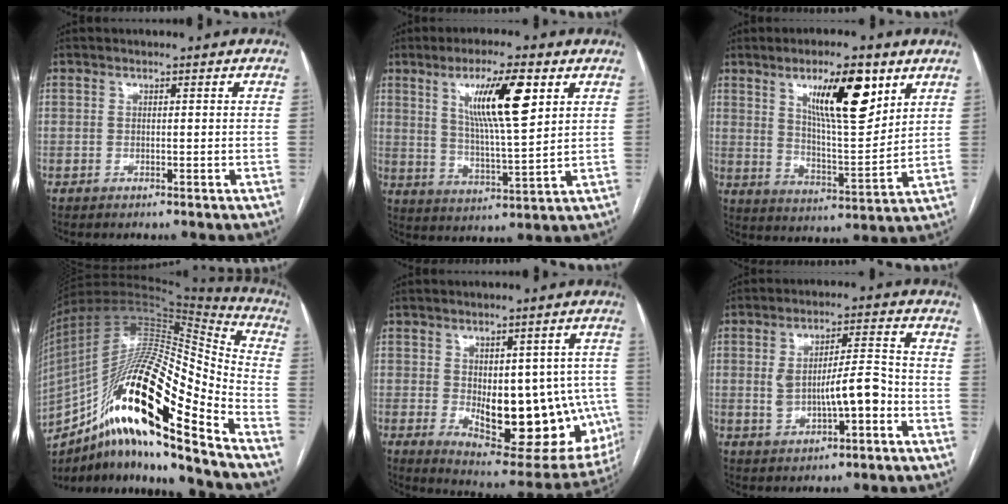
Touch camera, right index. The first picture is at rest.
{"total": 11.8, "force": [4.9, 1.3, 10.7], "torque": [-0.189, 0.000, 0.087]}
{"total": 13.2, "force": [6.8, 2.9, 10.9], "torque": [-0.182, -0.004, 0.116]}
{"total": 27.0, "force": [-14.0, 4.2, 22.7], "torque": [-0.395, 0.000, -0.243]}
{"total": 18.2, "force": [-2.3, 9.0, 15.6], "torque": [-0.176, 0.003, -0.004]}
{"total": 8.5, "force": [-1.5, 2.6, 7.9], "torque": [-0.140, 0.020, -0.018]}